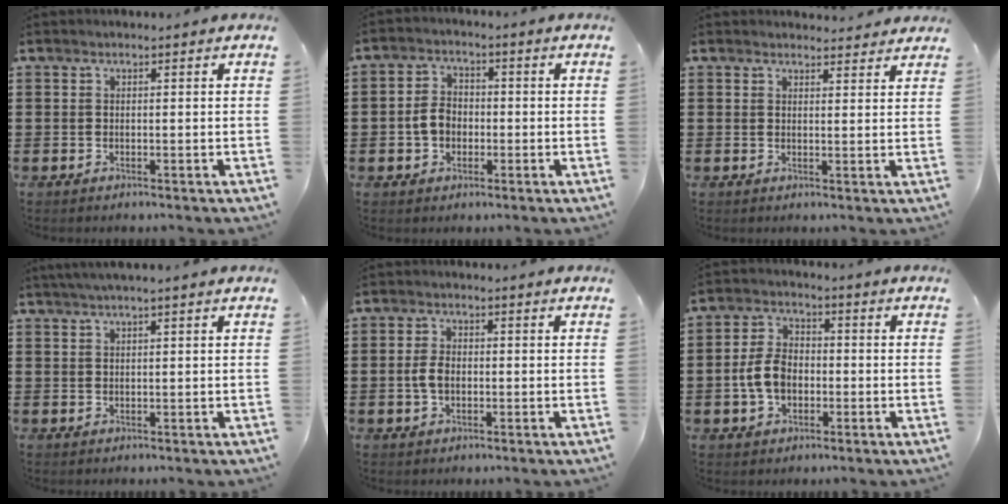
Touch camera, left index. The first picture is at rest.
{"total": 4.4, "force": [-1.0, 3.3, 2.7], "torque": [-0.071, 0.003, -0.025]}
{"total": 2.2, "force": [2.2, 0.3, 0.1], "torque": [0.000, -0.009, 0.041]}
{"total": 1.7, "force": [1.2, -0.2, 1.2], "torque": [-0.024, 0.000, 0.022]}
{"total": 3.3, "force": [-0.4, 2.0, 2.6], "torque": [-0.067, -0.001, -0.012]}
{"total": 6.3, "force": [-1.3, 4.3, 4.5], "torque": [-0.111, 0.005, -0.031]}